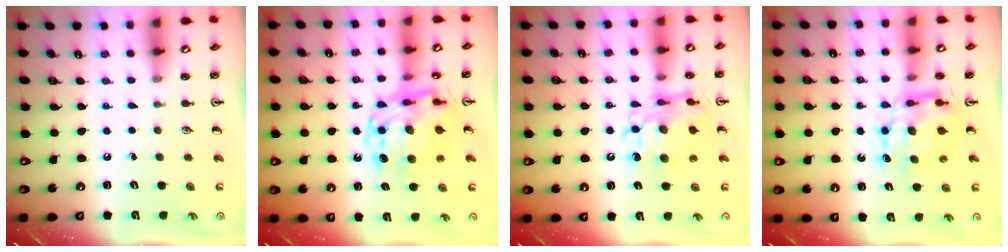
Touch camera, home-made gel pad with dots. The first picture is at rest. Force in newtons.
{"total": 12.6, "press": 12.6, "slide": 1.1}
{"total": 10.7, "press": 10.6, "slide": 1.2}
{"total": 7.7, "press": 7.7, "slide": 0.5}